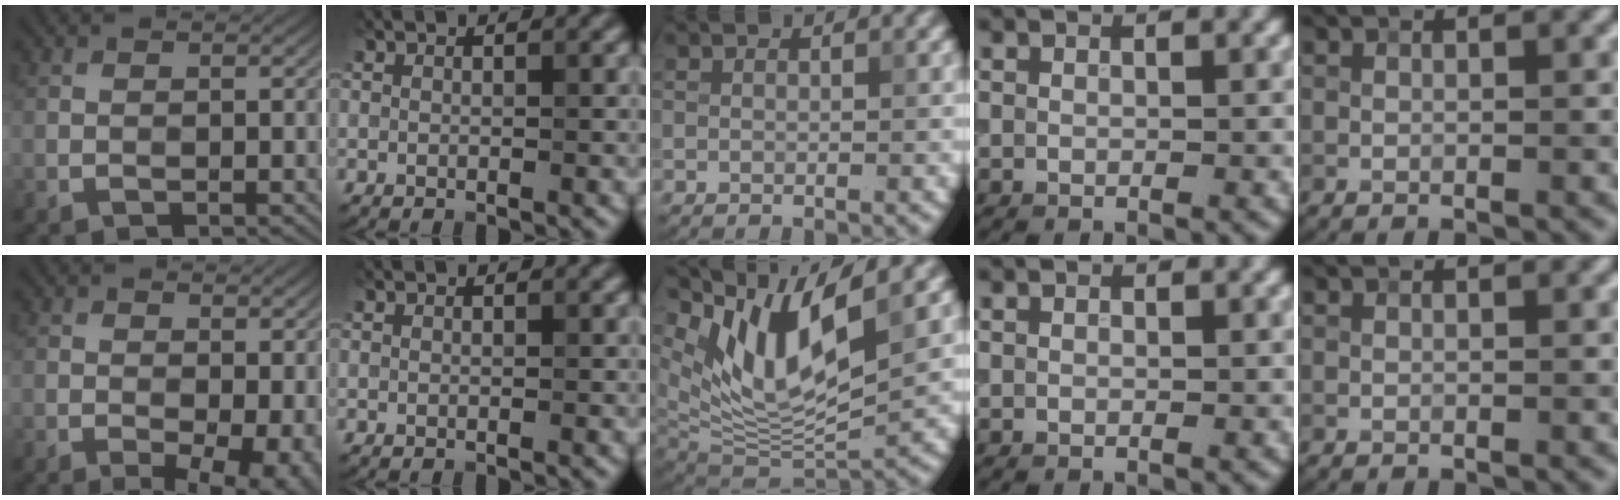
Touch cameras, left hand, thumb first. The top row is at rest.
{"thumb": {"total": 7.0, "force": [-1.8, 3.0, 6.1], "torque": [-0.089, -0.011, -0.020]}, "middle": {"total": 9.7, "force": [5.0, 3.4, 7.5], "torque": [-0.145, -0.010, 0.100]}}